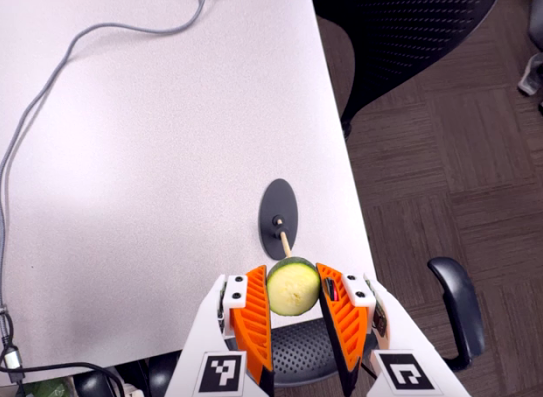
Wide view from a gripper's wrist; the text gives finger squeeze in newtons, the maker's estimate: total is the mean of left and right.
{"total": 9.1, "left": 9.7, "right": 8.6}